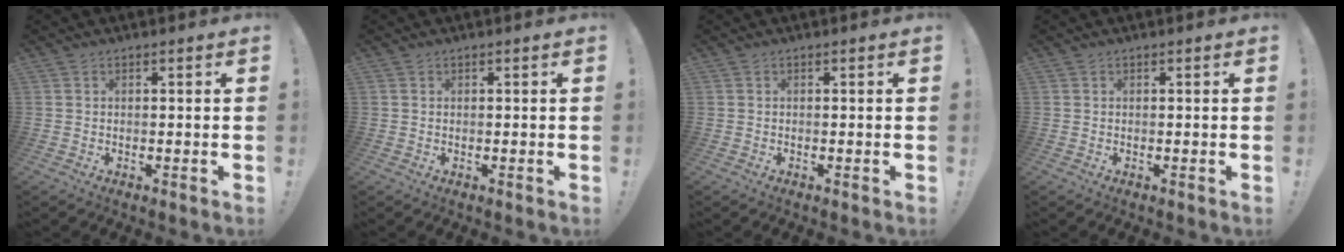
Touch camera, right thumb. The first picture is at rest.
{"total": 0.0}
{"total": 0.0}
{"total": 0.0}